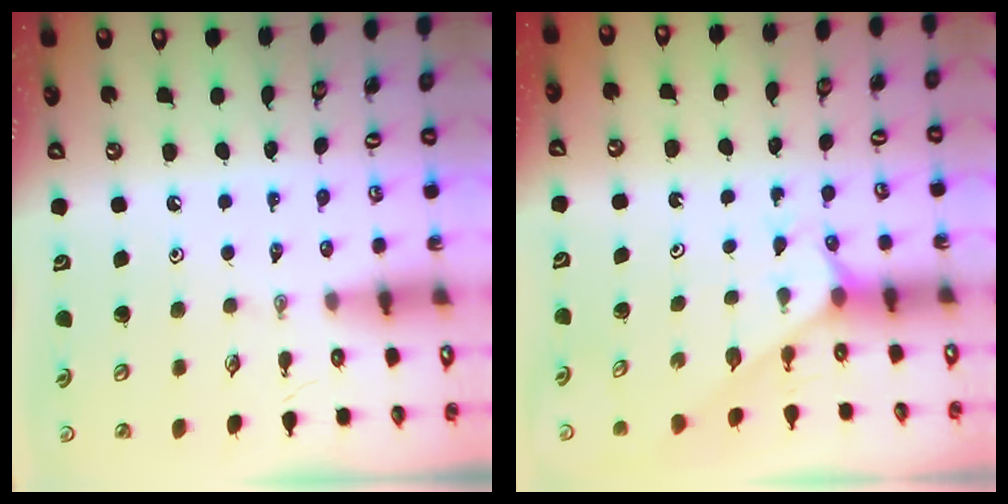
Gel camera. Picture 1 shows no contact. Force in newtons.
{"total": 2.9, "press": 2.9, "slide": 0.4}